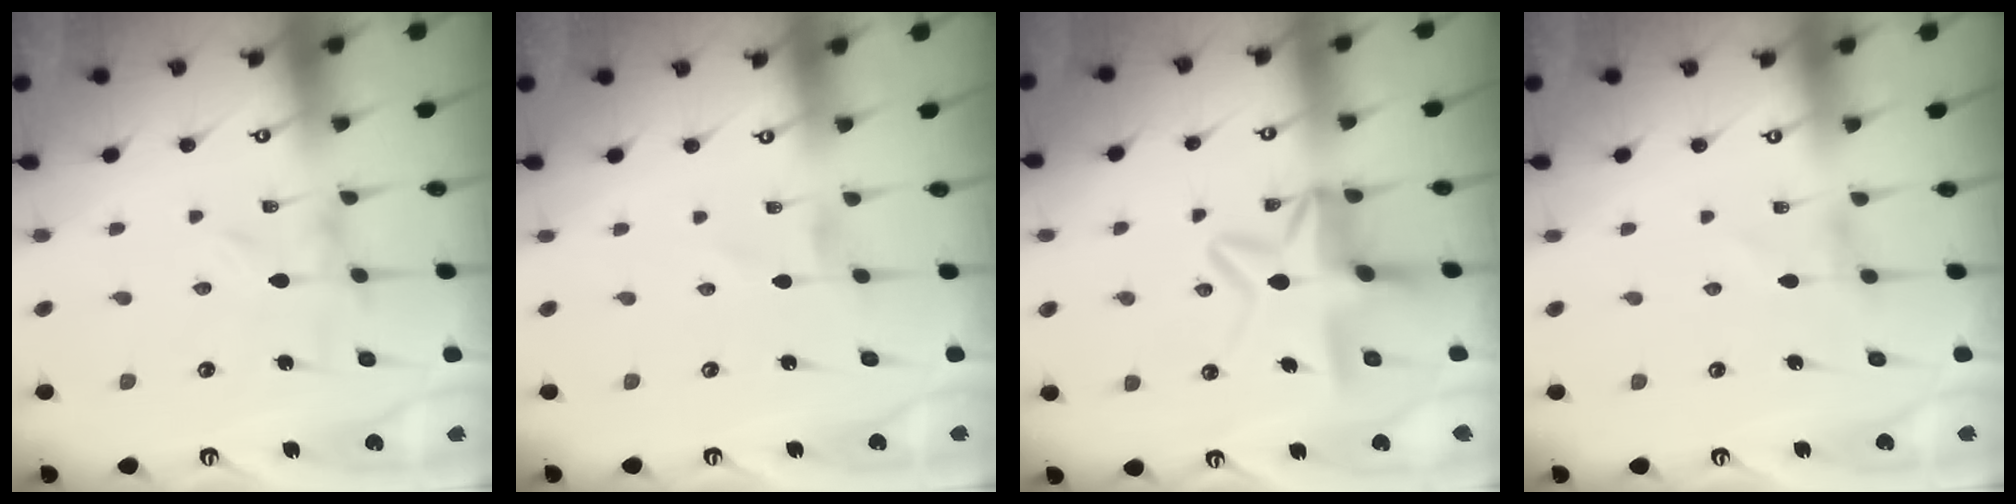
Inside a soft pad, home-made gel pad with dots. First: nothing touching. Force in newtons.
{"total": 0.0}
{"total": 10.5, "press": 10.4, "slide": 1.3}
{"total": 1.7, "press": 1.6, "slide": 0.3}